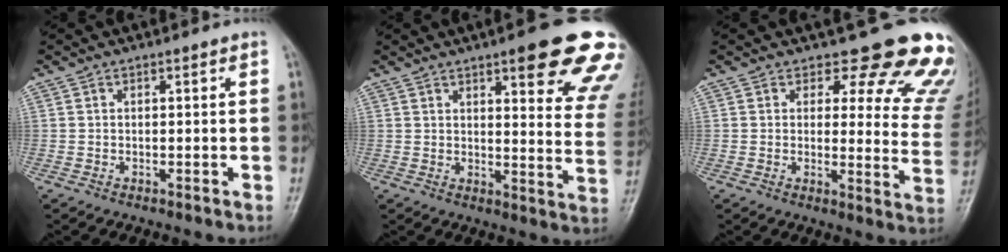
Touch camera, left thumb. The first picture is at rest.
{"total": 18.7, "force": [11.1, 4.3, 14.4], "torque": [-0.146, -0.044, 0.126]}
{"total": 16.2, "force": [13.6, 6.4, 6.0], "torque": [-0.008, -0.108, 0.128]}